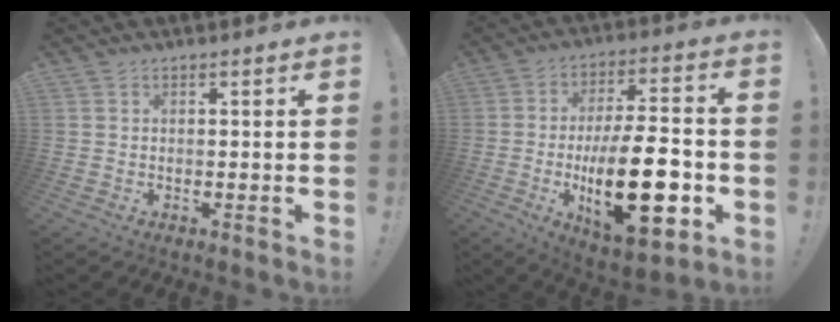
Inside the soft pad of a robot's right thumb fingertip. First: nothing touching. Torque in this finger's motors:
{"motor_torque": [2.27, 2.73, 1.60, -1.17, 0.54]}